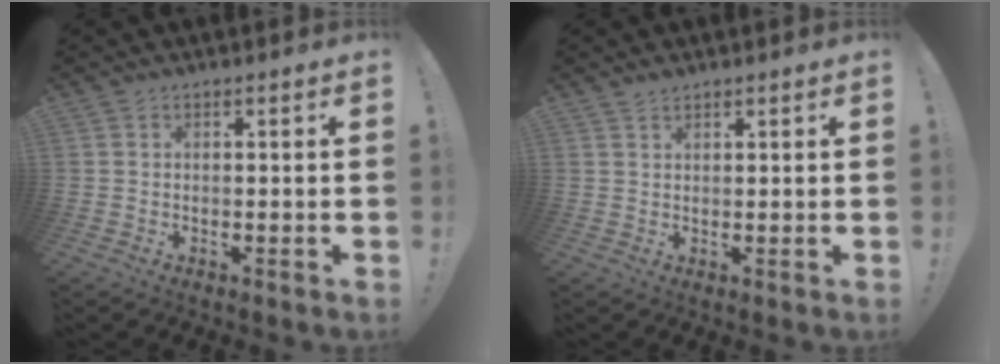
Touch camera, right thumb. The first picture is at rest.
{"total": 1.7, "force": [1.6, 0.7, 0.3], "torque": [0.001, -0.011, 0.028]}